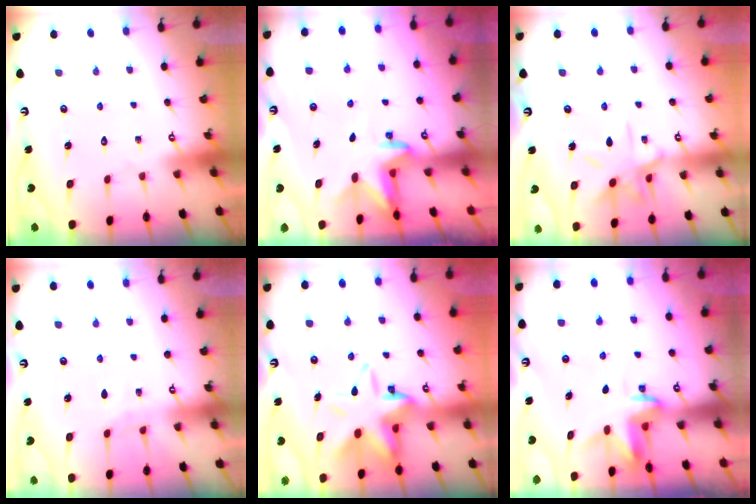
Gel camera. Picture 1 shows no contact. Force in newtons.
{"total": 3.0, "press": 2.9, "slide": 0.7}
{"total": 9.7, "press": 9.7, "slide": 0.6}
{"total": 3.2, "press": 3.1, "slide": 0.4}
{"total": 13.1, "press": 12.7, "slide": 3.2}
{"total": 3.5, "press": 3.5, "slide": 0.2}